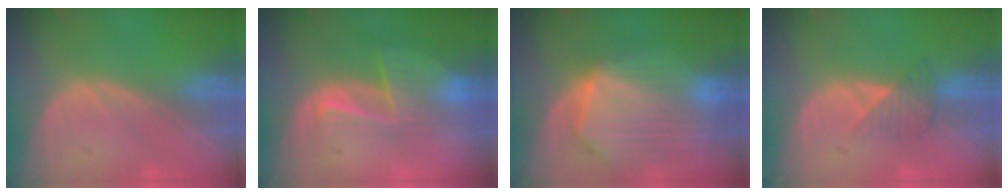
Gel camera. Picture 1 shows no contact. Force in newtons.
{"total": 6.5, "press": 5.6, "slide": 3.2}
{"total": 10.5, "press": 9.2, "slide": 5.1}
{"total": 3.3, "press": 3.1, "slide": 1.1}